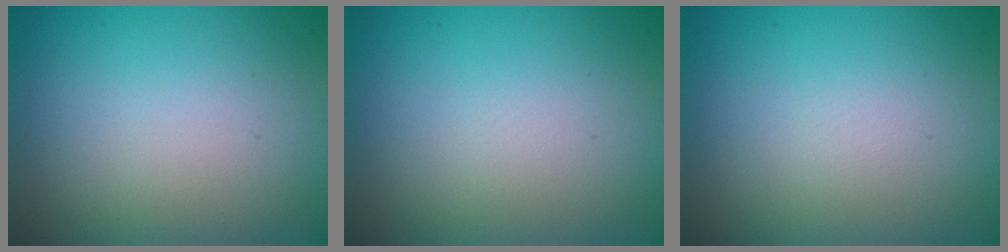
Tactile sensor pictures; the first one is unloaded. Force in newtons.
{"total": 0.0}
{"total": 0.0}